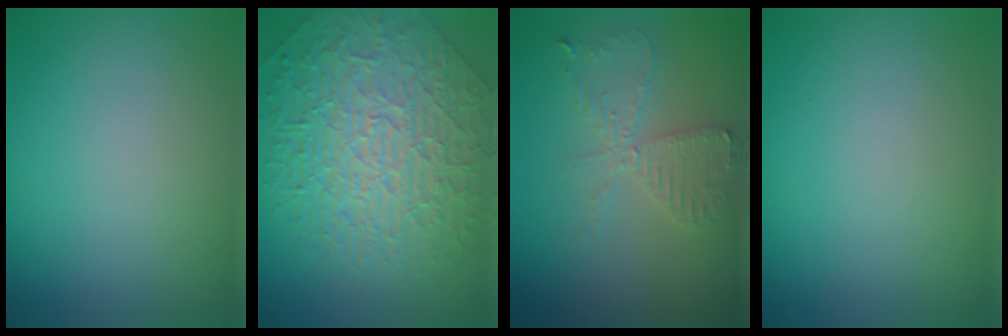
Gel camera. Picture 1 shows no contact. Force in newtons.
{"total": 8.8, "press": 6.6, "slide": 5.8}
{"total": 3.3, "press": 2.8, "slide": 1.7}
{"total": 0.0}